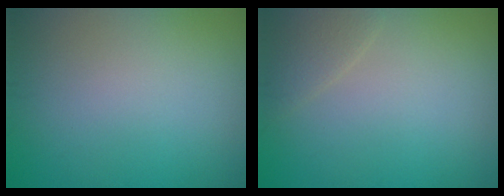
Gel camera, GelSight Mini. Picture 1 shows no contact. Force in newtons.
{"total": 1.6, "press": 1.6, "slide": 0.1}